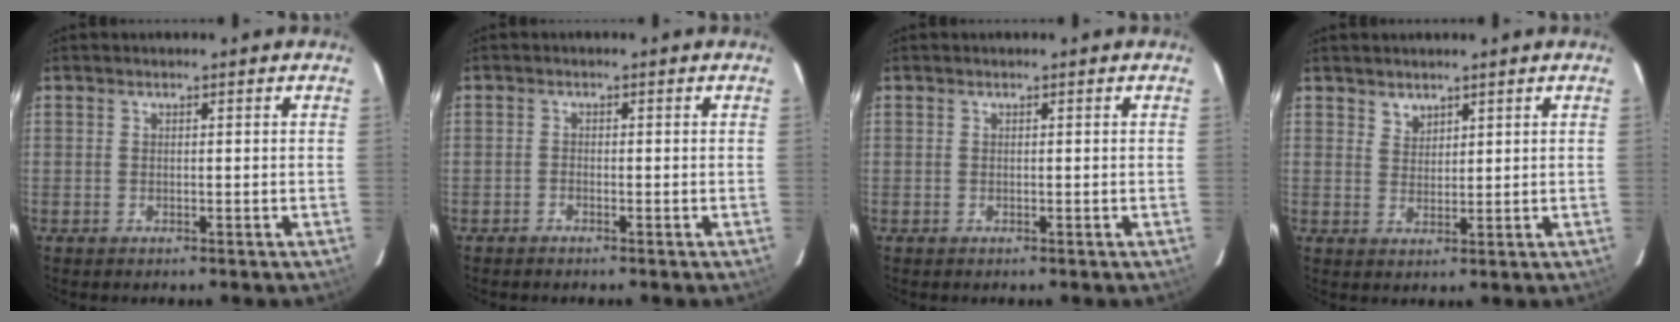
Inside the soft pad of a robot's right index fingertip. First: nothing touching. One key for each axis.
{"total": 0.8, "fx": -0.7, "fy": 0.2, "fz": 0.1, "tx": -0.006, "ty": 0.002, "tz": -0.017}
{"total": 0.0}
{"total": 2.4, "fx": 1.9, "fy": 1.4, "fz": 0.3, "tx": 0.002, "ty": 0.003, "tz": 0.035}